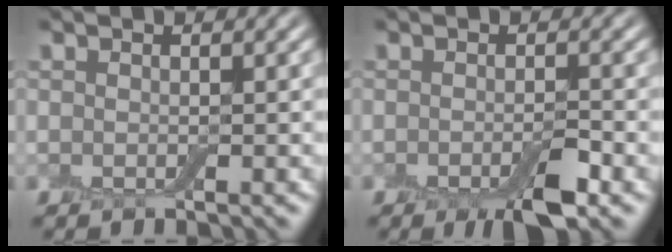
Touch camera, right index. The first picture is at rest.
{"total": 3.6, "force": [-2.1, 1.0, 2.7], "torque": [-0.046, -0.009, -0.034]}